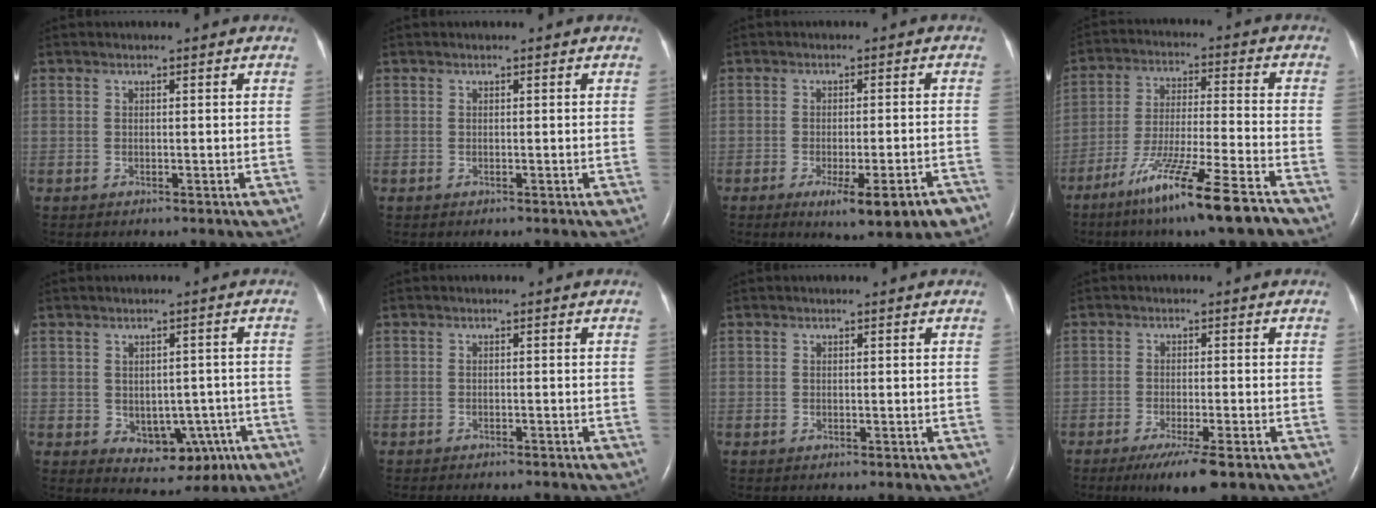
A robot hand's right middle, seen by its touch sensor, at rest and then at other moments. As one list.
[{"total": 0.0}, {"total": 9.2, "force": [-5.8, 1.4, 7.0], "torque": [-0.088, -0.015, -0.074]}, {"total": 14.5, "force": [-9.8, -0.4, 10.7], "torque": [-0.205, -0.046, -0.175]}, {"total": 7.1, "force": [-2.1, 4.7, 5.0], "torque": [-0.058, 0.010, -0.009]}, {"total": 4.6, "force": [-4.2, 0.8, 1.6], "torque": [-0.017, -0.006, -0.053]}, {"total": 0.0}, {"total": 6.1, "force": [-3.9, 0.3, 4.7], "torque": [-0.081, -0.017, -0.064]}]